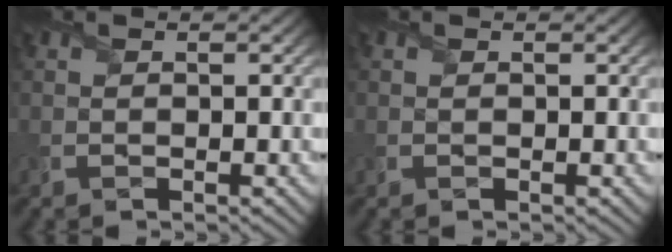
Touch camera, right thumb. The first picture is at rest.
{"total": 0.0}